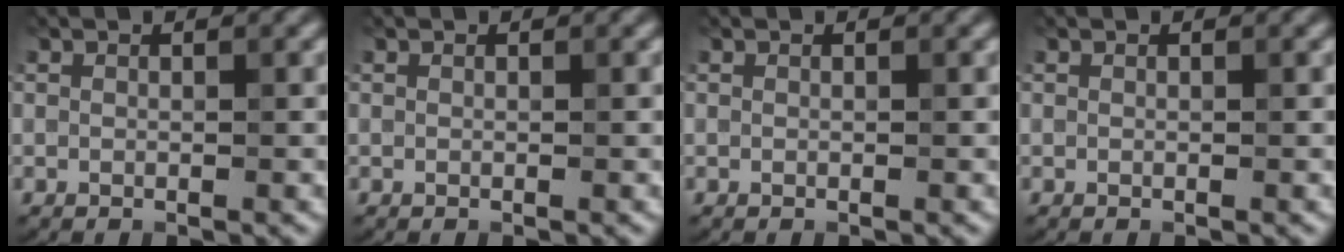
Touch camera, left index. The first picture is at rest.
{"total": 0.0}
{"total": 0.0}
{"total": 0.0}